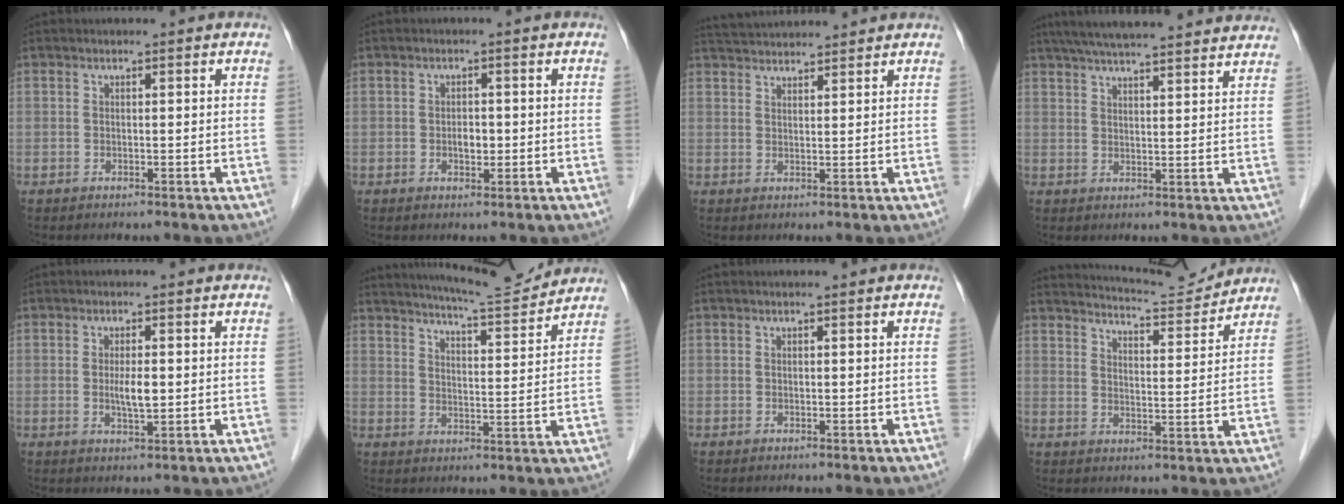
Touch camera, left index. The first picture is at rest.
{"total": 1.9, "force": [-0.5, 1.1, 1.5], "torque": [-0.024, -0.002, -0.007]}
{"total": 7.6, "force": [7.3, 0.4, 1.9], "torque": [-0.039, 0.035, 0.115]}
{"total": 21.4, "force": [19.2, 1.9, 9.3], "torque": [-0.149, 0.029, 0.253]}
{"total": 3.1, "force": [-0.2, 0.7, 3.0], "torque": [-0.056, -0.007, -0.001]}
{"total": 11.3, "force": [10.8, 0.0, 3.4], "torque": [-0.057, -0.004, 0.152]}
{"total": 0.0}
{"total": 10.3, "force": [10.2, 0.1, 1.7], "torque": [-0.035, -0.001, 0.143]}